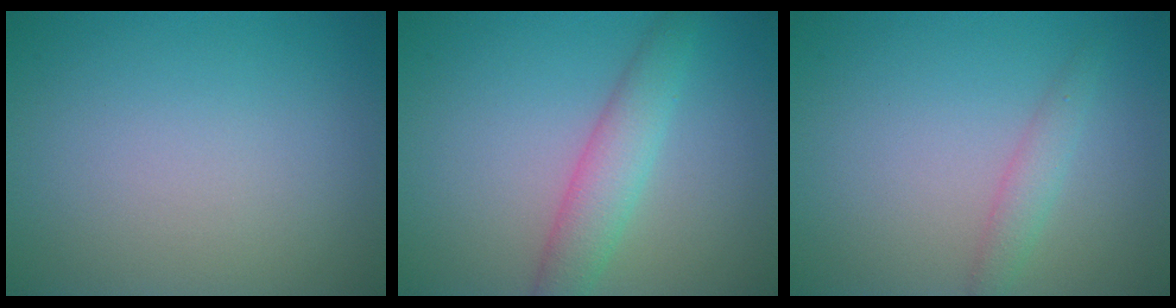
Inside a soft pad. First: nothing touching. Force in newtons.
{"total": 3.6, "press": 3.6, "slide": 0.1}
{"total": 1.6, "press": 1.6, "slide": 0.1}